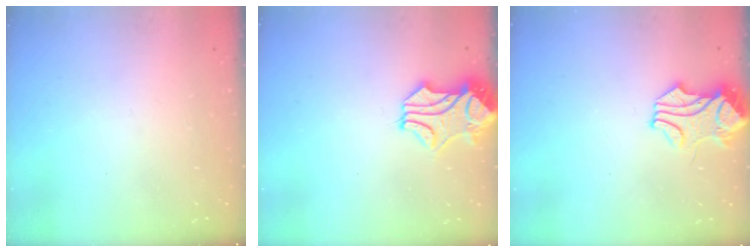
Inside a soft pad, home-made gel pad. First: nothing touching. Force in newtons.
{"total": 1.0, "press": 0.3, "slide": 0.9}
{"total": 1.6, "press": 1.5, "slide": 0.7}